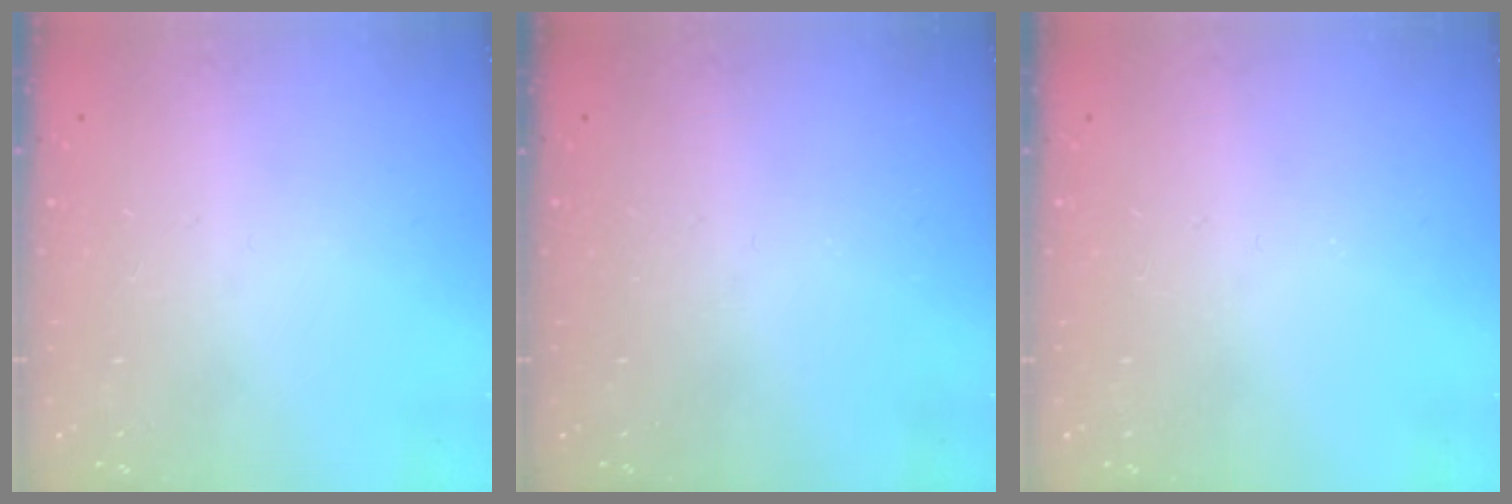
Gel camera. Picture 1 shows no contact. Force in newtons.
{"total": 0.0}
{"total": 0.0}